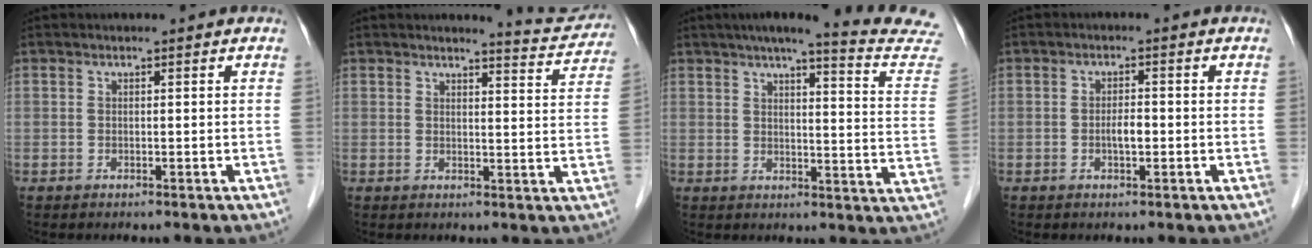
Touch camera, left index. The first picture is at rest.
{"total": 5.8, "force": [5.8, 0.3, 0.3], "torque": [-0.006, -0.025, 0.055]}
{"total": 18.4, "force": [16.6, 0.1, 7.9], "torque": [-0.097, -0.060, 0.182]}
{"total": 2.1, "force": [-0.6, 0.6, 1.9], "torque": [-0.035, 0.003, -0.010]}